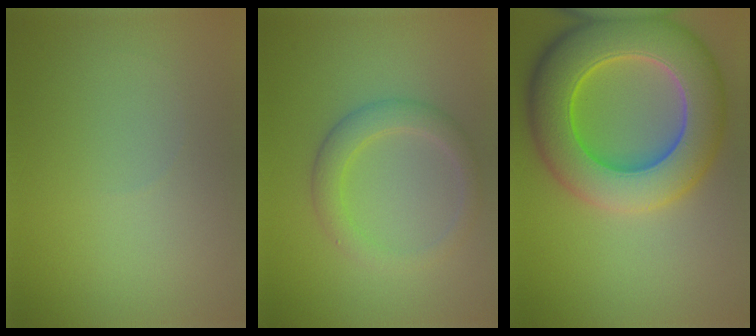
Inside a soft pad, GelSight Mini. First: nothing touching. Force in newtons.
{"total": 2.9, "press": 2.9, "slide": 0.4}
{"total": 11.5, "press": 11.5, "slide": 0.9}